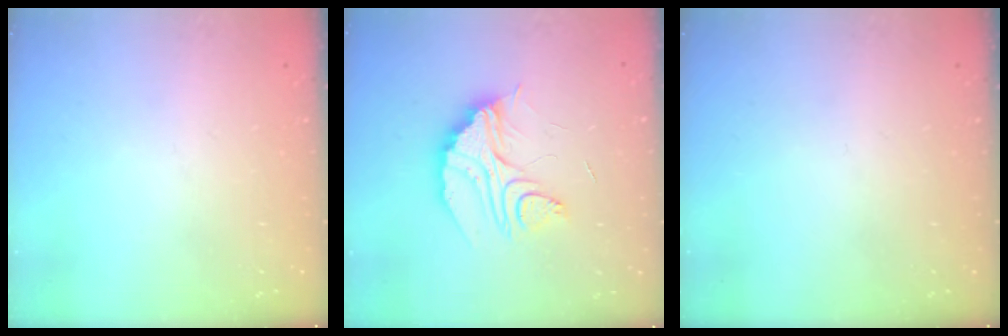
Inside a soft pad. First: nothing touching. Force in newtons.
{"total": 11.8, "press": 11.8, "slide": 0.8}
{"total": 0.0}